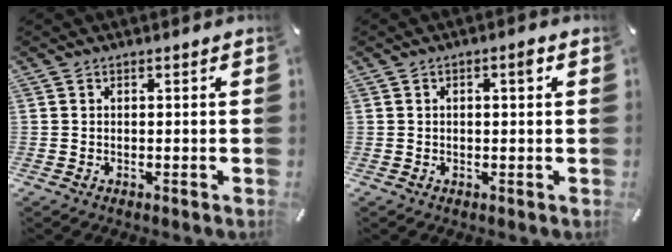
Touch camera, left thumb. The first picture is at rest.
{"total": 2.5, "force": [0.6, 1.0, 2.3], "torque": [-0.029, 0.001, 0.004]}